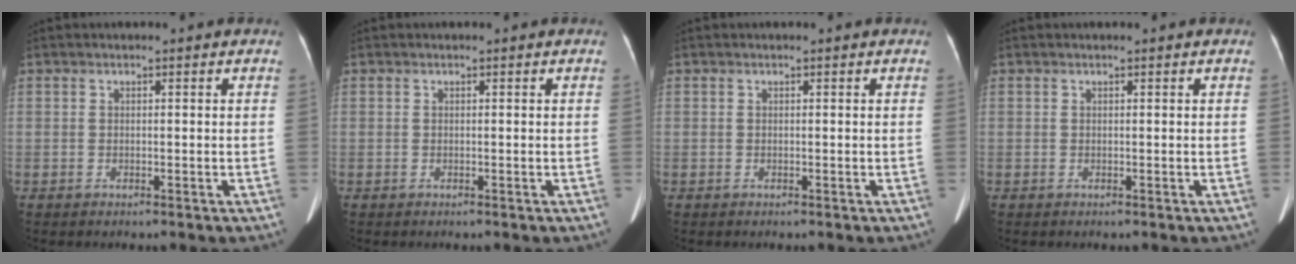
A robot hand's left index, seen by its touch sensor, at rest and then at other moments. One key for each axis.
{"total": 0.0}
{"total": 0.0}
{"total": 0.0}